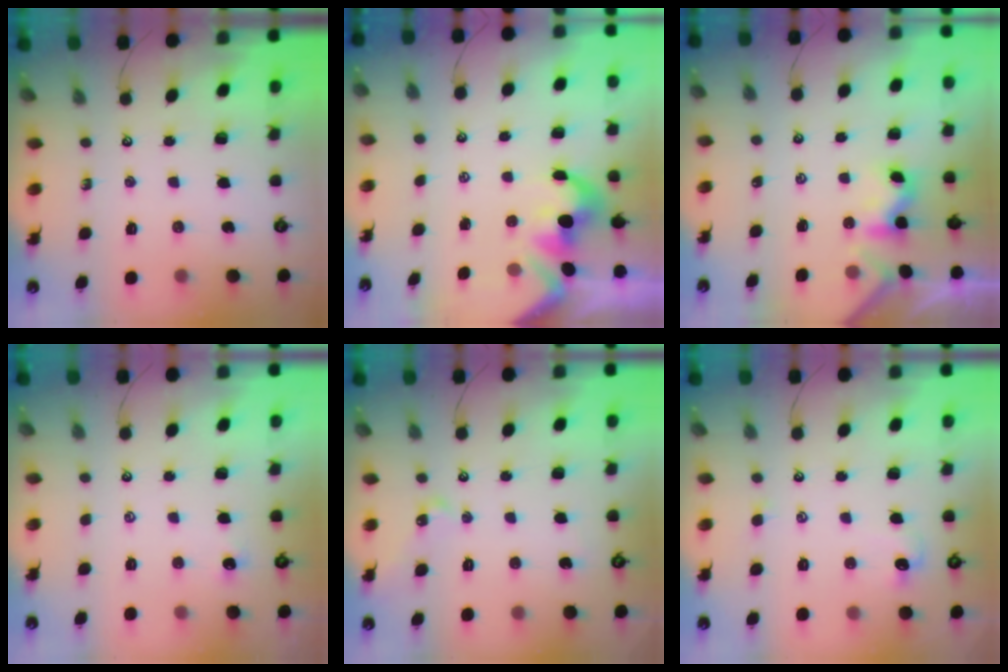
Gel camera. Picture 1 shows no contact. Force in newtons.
{"total": 1.7, "press": 1.4, "slide": 1.0}
{"total": 1.7, "press": 1.6, "slide": 0.5}
{"total": 1.4, "press": 1.3, "slide": 0.3}
{"total": 2.0, "press": 1.9, "slide": 0.3}
{"total": 0.8, "press": 0.4, "slide": 0.7}